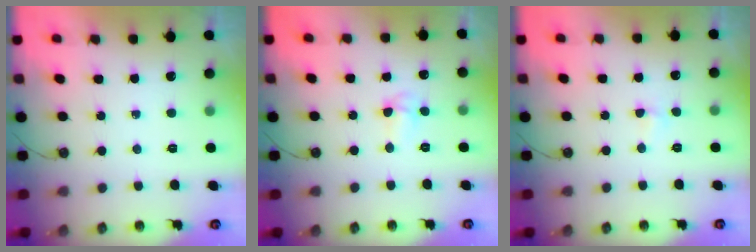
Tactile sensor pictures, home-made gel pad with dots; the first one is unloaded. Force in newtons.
{"total": 4.7, "press": 2.9, "slide": 3.7}
{"total": 3.0, "press": 2.9, "slide": 0.5}